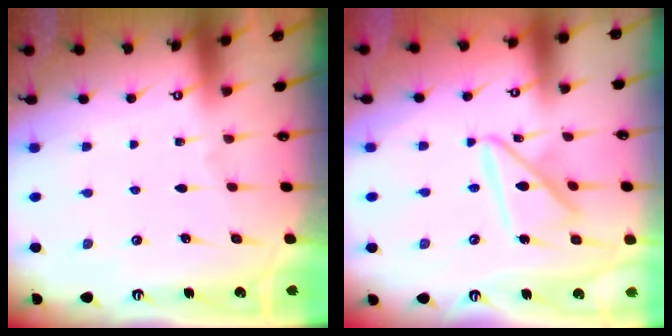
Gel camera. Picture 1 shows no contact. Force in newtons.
{"total": 13.3, "press": 13.2, "slide": 1.3}